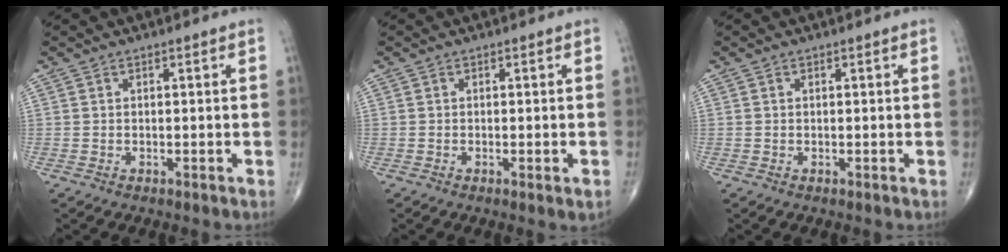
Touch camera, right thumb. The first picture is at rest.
{"total": 1.5, "force": [-0.5, 0.2, 1.4], "torque": [-0.019, -0.004, -0.007]}
{"total": 0.0}